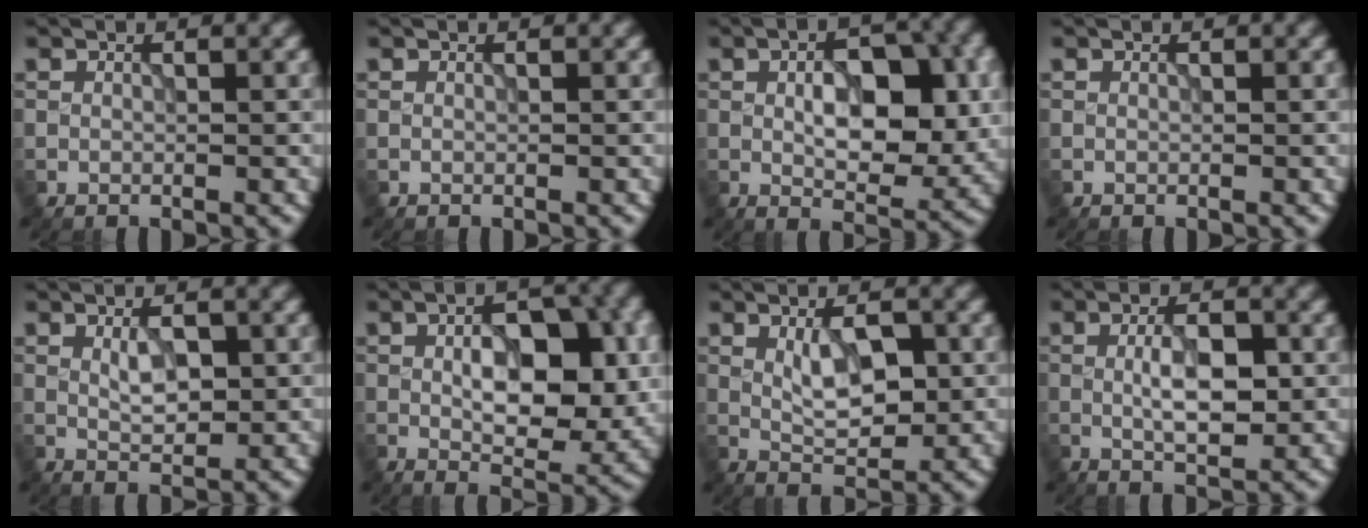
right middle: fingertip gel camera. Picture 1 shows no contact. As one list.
[{"total": 0.0}, {"total": 7.6, "force": [0.3, 3.9, 6.5], "torque": [-0.095, -0.004, 0.006]}, {"total": 0.0}, {"total": 2.4, "force": [0.4, 1.1, 2.1], "torque": [-0.040, -0.001, 0.008]}, {"total": 8.4, "force": [0.2, 4.4, 7.2], "torque": [-0.106, -0.004, 0.005]}, {"total": 4.2, "force": [0.4, 1.8, 3.7], "torque": [-0.068, -0.001, 0.010]}, {"total": 4.3, "force": [-0.1, 1.7, 4.0], "torque": [-0.074, 0.001, -0.001]}]